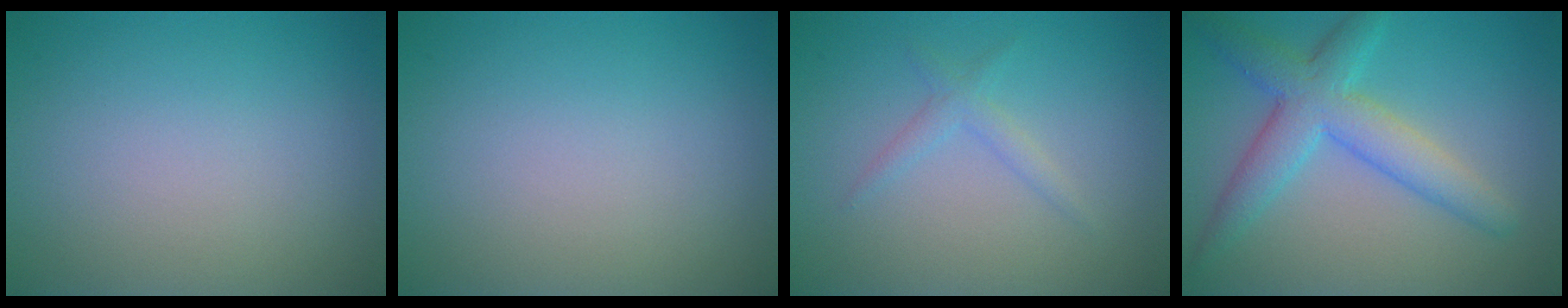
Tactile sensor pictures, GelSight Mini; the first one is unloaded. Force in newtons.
{"total": 0.0}
{"total": 1.4, "press": 1.4, "slide": 0.0}
{"total": 5.4, "press": 5.4, "slide": 0.2}